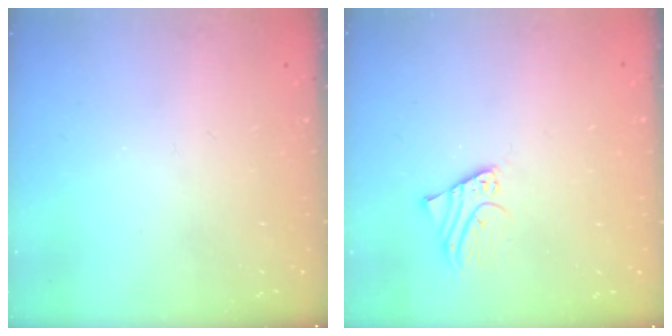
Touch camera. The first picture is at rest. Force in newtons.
{"total": 1.7, "press": 1.7, "slide": 0.1}